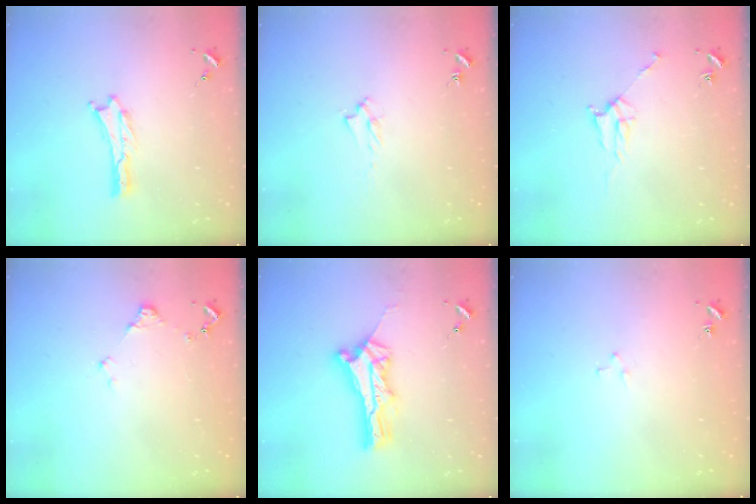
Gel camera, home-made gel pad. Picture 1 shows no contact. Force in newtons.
{"total": 1.7, "press": 1.6, "slide": 0.3}
{"total": 3.7, "press": 3.6, "slide": 0.5}
{"total": 1.2, "press": 1.2, "slide": 0.2}
{"total": 6.0, "press": 6.0, "slide": 0.4}
{"total": 1.9, "press": 1.9, "slide": 0.1}